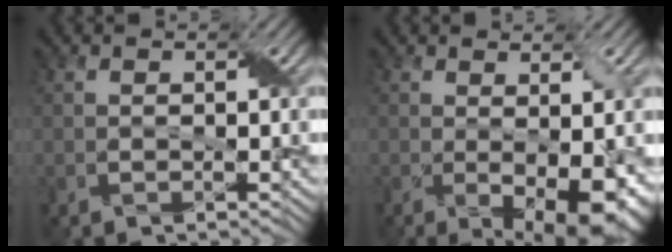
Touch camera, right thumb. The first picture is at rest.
{"total": 7.6, "force": [-1.2, 2.8, 6.9], "torque": [-0.101, -0.022, 0.007]}